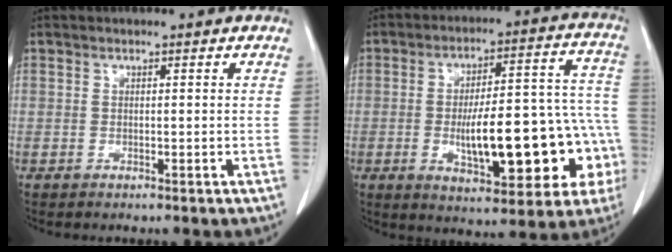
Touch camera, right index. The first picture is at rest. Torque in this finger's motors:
{"motor_torque": [1.65, -0.49, 0.73, 0.21]}